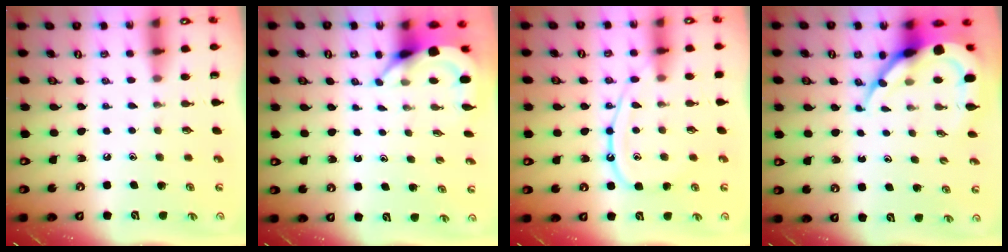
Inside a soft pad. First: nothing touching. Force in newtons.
{"total": 3.8, "press": 3.8, "slide": 0.2}
{"total": 11.1, "press": 11.1, "slide": 1.2}
{"total": 11.4, "press": 11.3, "slide": 1.2}